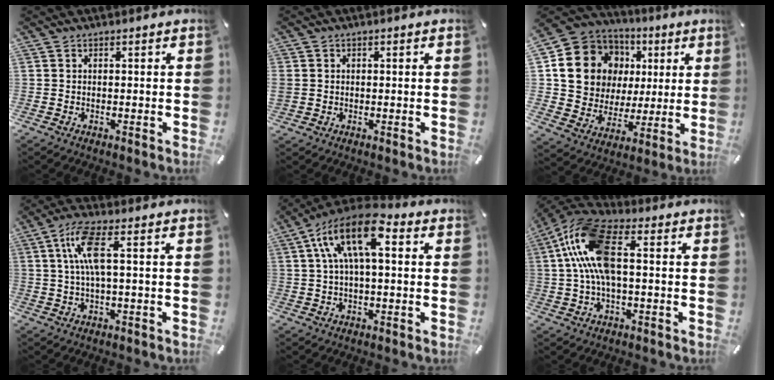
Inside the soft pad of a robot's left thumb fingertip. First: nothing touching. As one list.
[{"total": 1.6, "force": [0.0, 1.5, 0.4], "torque": [-0.006, 0.005, -0.001]}, {"total": 16.0, "force": [4.1, 14.4, 5.5], "torque": [-0.091, -0.021, 0.096]}, {"total": 8.6, "force": [1.6, 2.2, 8.2], "torque": [-0.163, -0.002, 0.026]}, {"total": 14.3, "force": [3.5, 6.6, 12.2], "torque": [-0.242, -0.001, 0.061]}, {"total": 14.5, "force": [1.5, 6.8, 12.7], "torque": [-0.263, -0.002, 0.028]}]